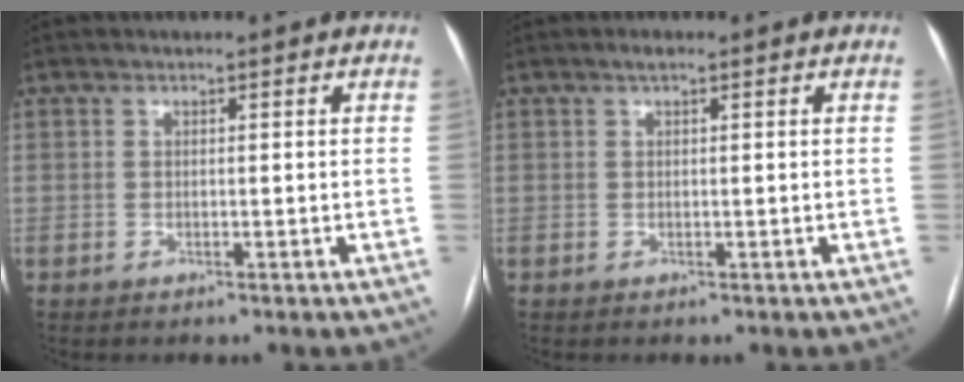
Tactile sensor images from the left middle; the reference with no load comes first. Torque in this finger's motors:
{"motor_torque": [0.20, -0.28, 0.05, 0.01]}